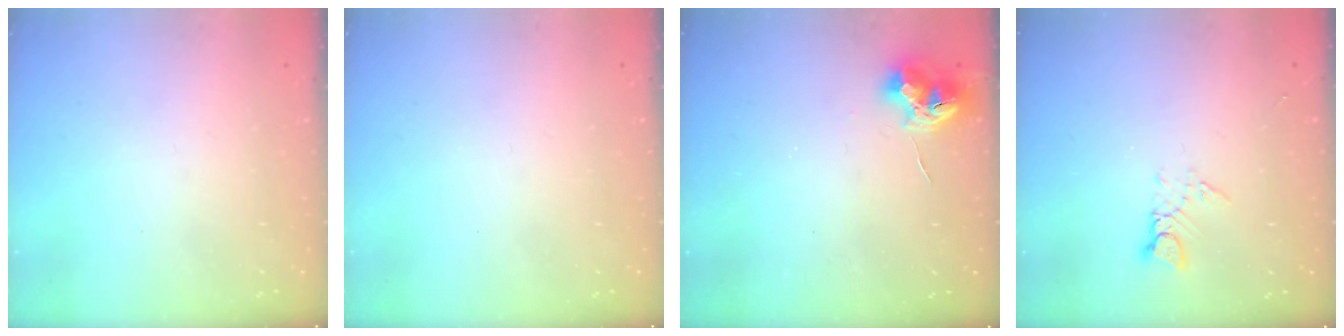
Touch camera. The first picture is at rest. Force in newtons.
{"total": 0.0}
{"total": 9.9, "press": 9.9, "slide": 0.5}
{"total": 3.1, "press": 3.1, "slide": 0.1}